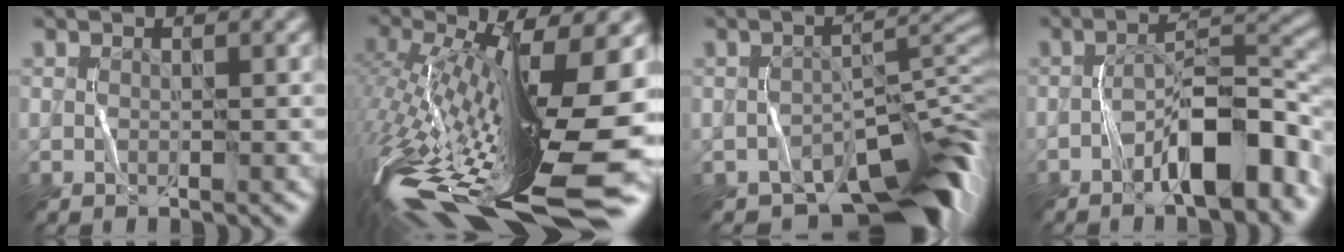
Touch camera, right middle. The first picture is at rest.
{"total": 17.5, "force": [-4.6, 4.9, 16.2], "torque": [-0.305, -0.005, -0.083]}
{"total": 10.0, "force": [-7.2, 4.3, 5.6], "torque": [-0.049, -0.001, -0.114]}
{"total": 7.5, "force": [-4.0, 2.5, 5.8], "torque": [-0.078, 0.032, -0.066]}